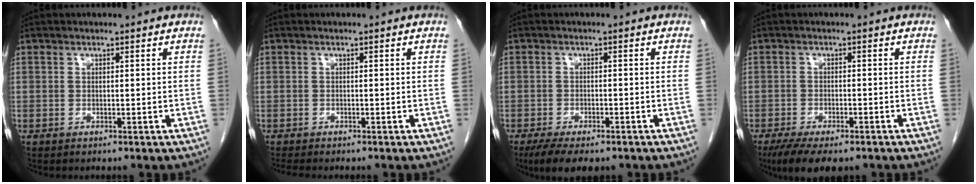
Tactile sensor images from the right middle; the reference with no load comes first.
{"total": 2.6, "force": [-2.3, 0.5, 1.2], "torque": [-0.019, -0.006, -0.032]}
{"total": 7.1, "force": [-5.2, 2.6, 4.1], "torque": [-0.059, -0.009, -0.080]}
{"total": 8.8, "force": [-6.5, 3.1, 5.0], "torque": [-0.074, -0.010, -0.100]}